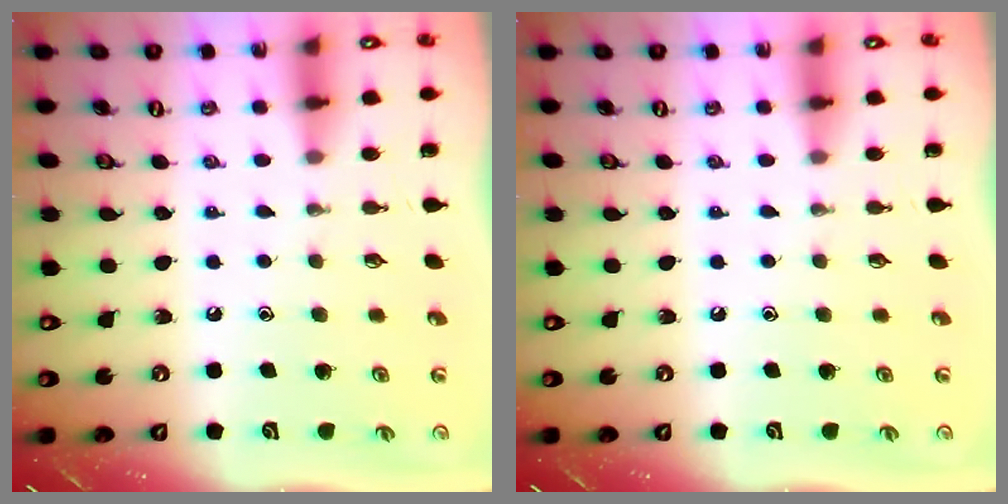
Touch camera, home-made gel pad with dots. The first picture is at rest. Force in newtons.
{"total": 0.0}